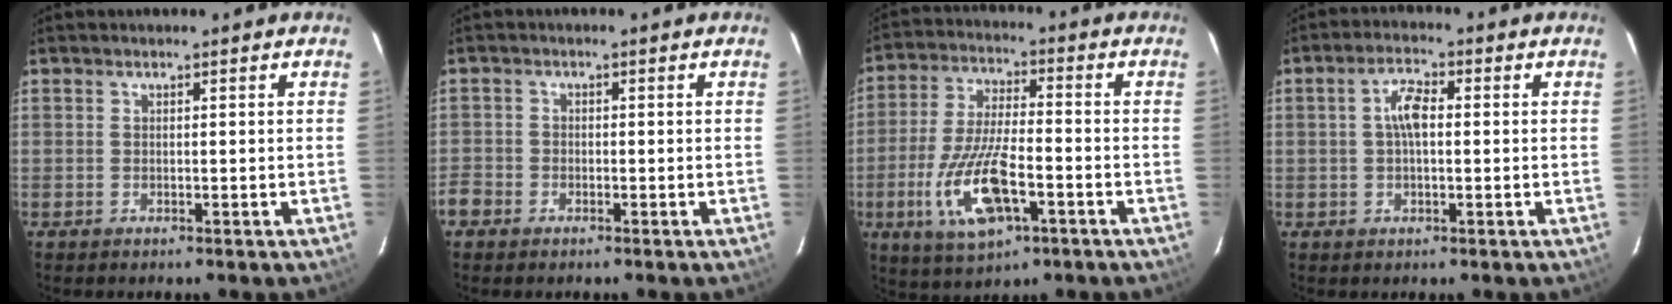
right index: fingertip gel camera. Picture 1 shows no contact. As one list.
[{"total": 3.9, "force": [-2.4, 2.9, 0.7], "torque": [-0.021, 0.000, -0.050]}, {"total": 14.3, "force": [-5.3, 5.4, 12.2], "torque": [-0.262, -0.013, -0.094]}, {"total": 4.5, "force": [0.2, 2.0, 4.0], "torque": [-0.080, 0.013, 0.003]}]